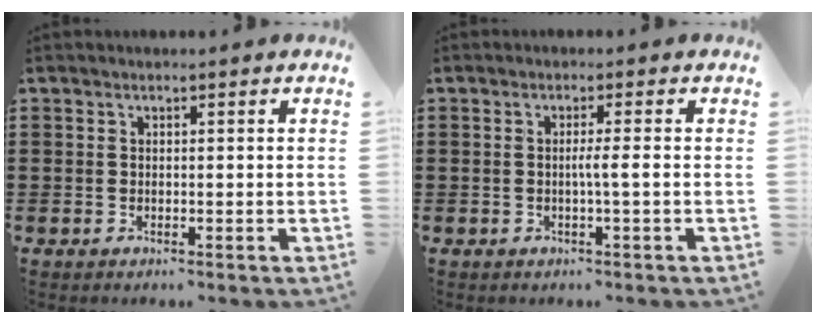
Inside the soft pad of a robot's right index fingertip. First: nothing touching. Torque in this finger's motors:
{"motor_torque": [0.42, -0.31, 0.06, 0.08]}